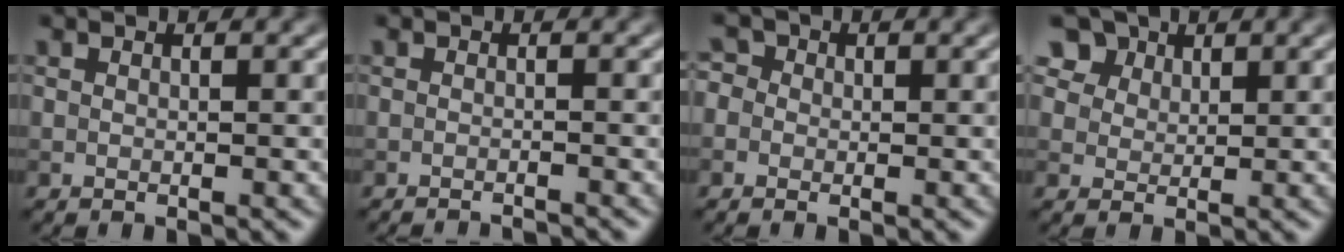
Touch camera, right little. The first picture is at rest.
{"total": 2.4, "force": [-2.2, 0.3, 0.8], "torque": [-0.003, 0.003, -0.031]}
{"total": 2.2, "force": [0.5, 2.0, 0.8], "torque": [0.002, 0.012, -0.018]}
{"total": 6.6, "force": [4.2, 4.3, 2.5], "torque": [-0.072, 0.003, 0.078]}